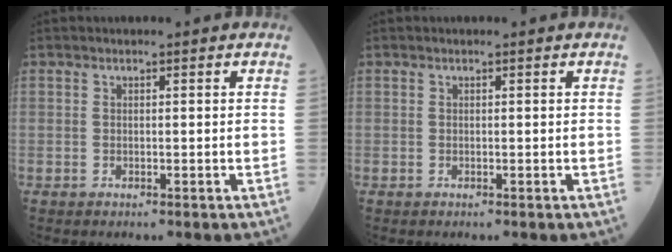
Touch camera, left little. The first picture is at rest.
{"total": 0.0}